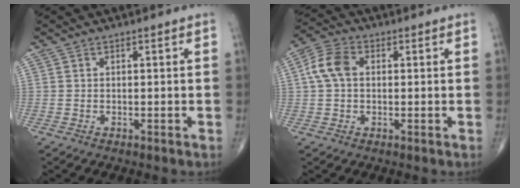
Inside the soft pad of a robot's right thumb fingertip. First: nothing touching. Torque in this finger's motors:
{"motor_torque": [0.46, 0.83, 0.53, -0.03, 0.05]}